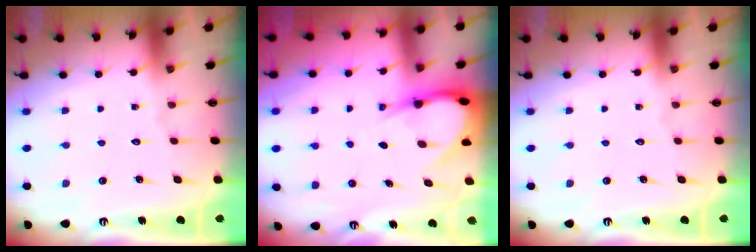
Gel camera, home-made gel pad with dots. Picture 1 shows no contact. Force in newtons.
{"total": 6.4, "press": 6.4, "slide": 0.8}
{"total": 0.0}